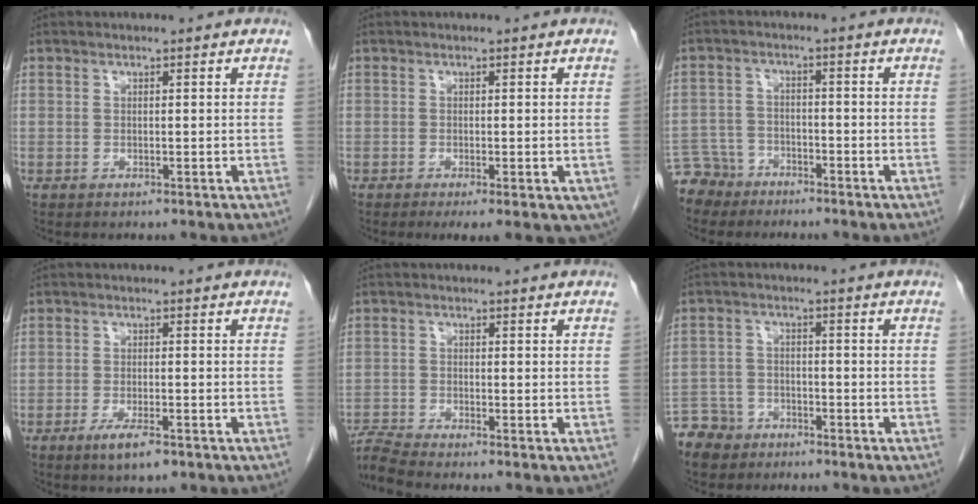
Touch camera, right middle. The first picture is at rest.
{"total": 6.5, "force": [-3.5, 2.6, 4.9], "torque": [-0.060, -0.014, -0.050]}
{"total": 5.5, "force": [-4.6, 2.9, -0.5], "torque": [0.012, -0.003, -0.091]}
{"total": 4.2, "force": [-2.5, 0.8, 3.2], "torque": [-0.064, -0.007, -0.040]}
{"total": 4.2, "force": [-3.9, -1.2, 0.8], "torque": [-0.021, -0.012, -0.076]}
{"total": 6.4, "force": [-5.1, 3.9, 0.3], "torque": [-0.009, 0.000, -0.096]}